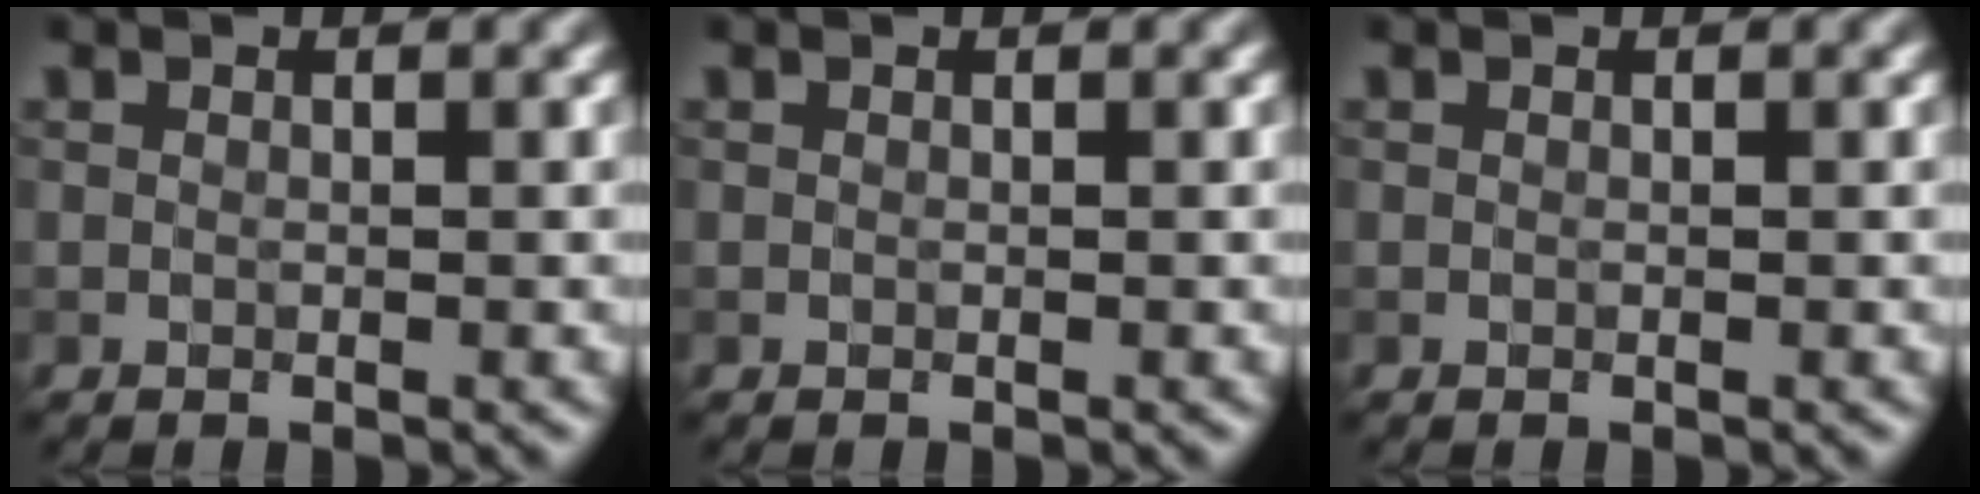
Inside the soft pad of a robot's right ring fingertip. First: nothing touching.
{"total": 0.0}
{"total": 0.0}